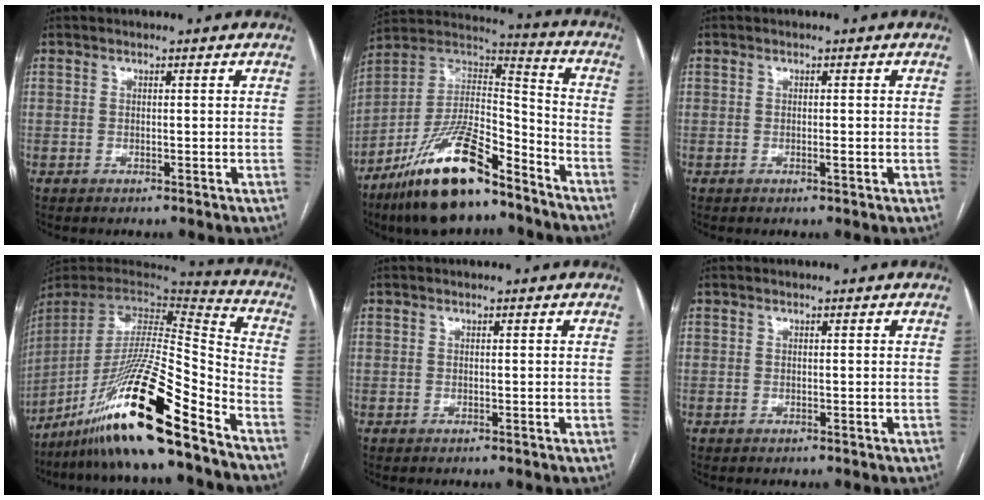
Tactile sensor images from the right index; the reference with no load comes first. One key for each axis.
{"total": 20.3, "fx": -14.0, "fy": 5.7, "fz": 13.4, "tx": -0.259, "ty": 0.009, "tz": -0.250}
{"total": 0.7, "fx": -0.1, "fy": 0.2, "fz": 0.7, "tx": -0.013, "ty": 0.001, "tz": 0.002}
{"total": 23.2, "fx": -16.1, "fy": 0.7, "fz": 16.7, "tx": -0.315, "ty": -0.021, "tz": -0.292}
{"total": 0.0}
{"total": 0.0}